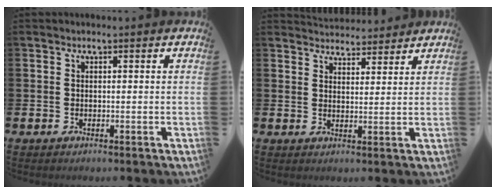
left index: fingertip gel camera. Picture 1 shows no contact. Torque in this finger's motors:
{"motor_torque": [0.23, -0.08, 0.04, 0.01]}